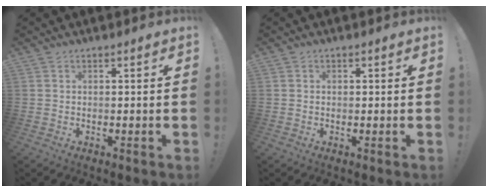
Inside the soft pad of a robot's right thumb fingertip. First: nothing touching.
{"total": 0.7, "force": [0.0, 0.7, 0.2], "torque": [-0.005, 0.004, 0.001]}